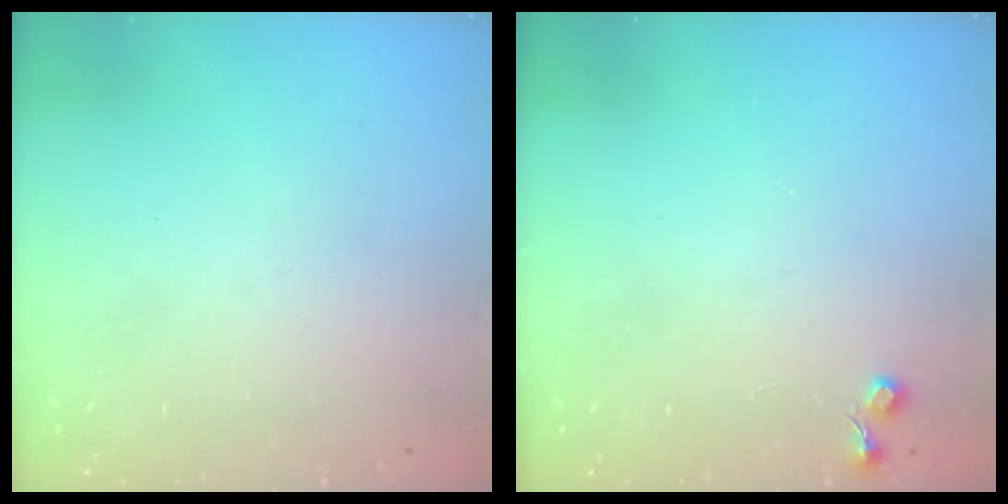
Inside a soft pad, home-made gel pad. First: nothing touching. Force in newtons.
{"total": 4.6, "press": 4.5, "slide": 0.6}